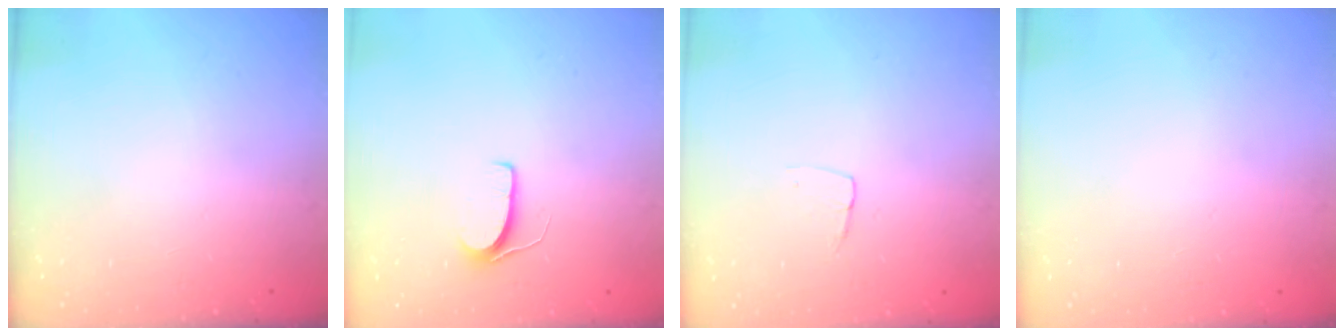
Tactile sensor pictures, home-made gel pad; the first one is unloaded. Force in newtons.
{"total": 5.9, "press": 5.9, "slide": 0.4}
{"total": 3.2, "press": 3.2, "slide": 0.2}
{"total": 0.0}